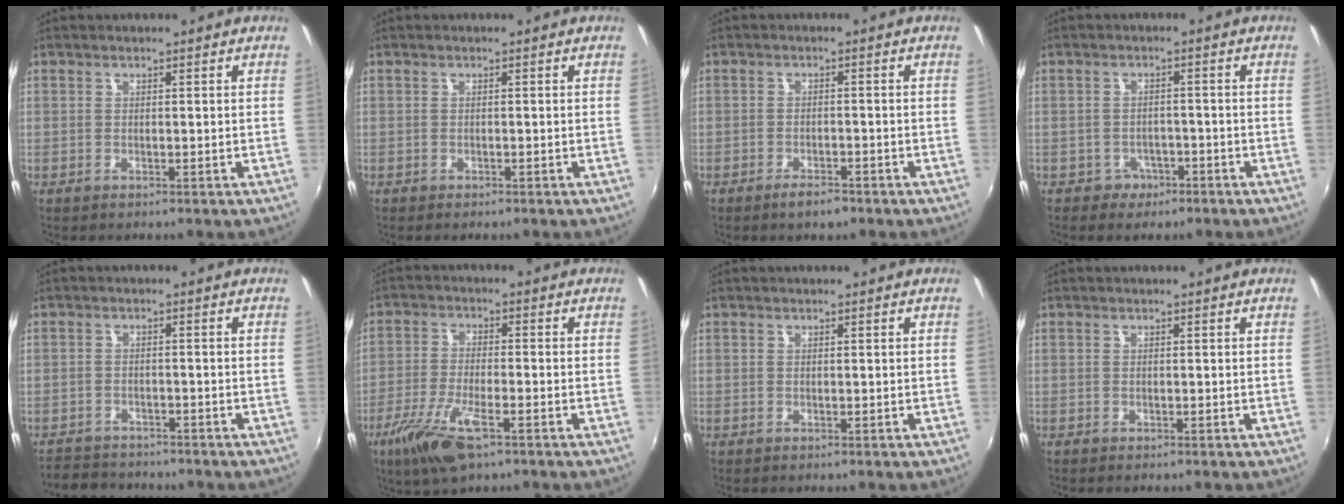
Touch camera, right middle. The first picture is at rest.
{"total": 0.7, "force": [-0.6, 0.1, 0.3], "torque": [-0.008, -0.002, -0.010]}
{"total": 3.2, "force": [-2.5, 1.0, 1.8], "torque": [-0.044, -0.003, -0.043]}
{"total": 3.4, "force": [-2.1, 2.6, 0.4], "torque": [-0.016, 0.007, -0.030]}
{"total": 6.9, "force": [-6.5, 2.0, 1.3], "torque": [-0.049, -0.004, -0.104]}
{"total": 10.2, "force": [-5.8, 2.7, 7.9], "torque": [-0.176, -0.021, -0.112]}
{"total": 0.0}
{"total": 0.0}